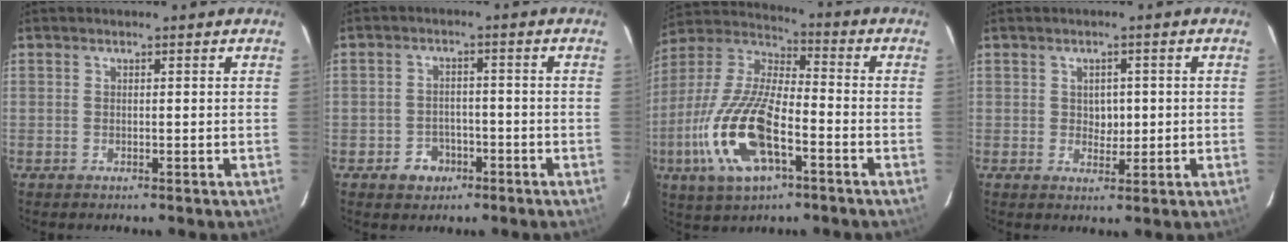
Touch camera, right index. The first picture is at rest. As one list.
[{"total": 4.7, "force": [-2.6, 3.8, 1.0], "torque": [-0.034, 0.015, -0.031]}, {"total": 19.2, "force": [-7.2, 7.6, 16.1], "torque": [-0.348, -0.019, -0.138]}, {"total": 3.1, "force": [0.1, 2.5, 1.7], "torque": [-0.023, 0.005, 0.003]}]